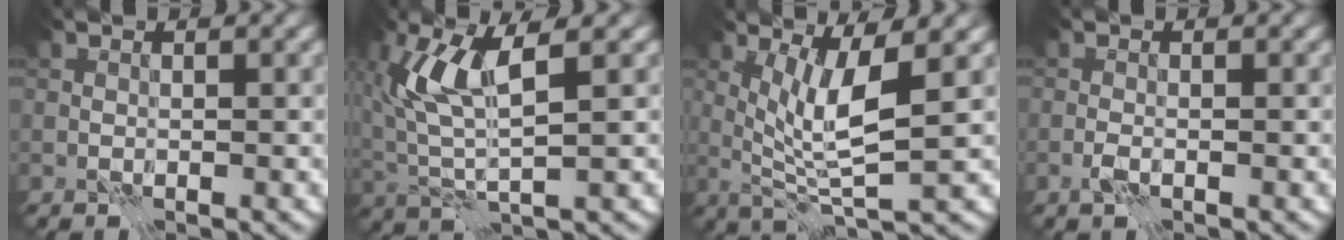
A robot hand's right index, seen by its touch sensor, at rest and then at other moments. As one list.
[{"total": 6.2, "force": [2.7, 1.6, 5.4], "torque": [-0.126, 0.004, 0.051]}, {"total": 5.3, "force": [1.7, 0.6, 5.0], "torque": [-0.090, -0.010, 0.037]}, {"total": 0.9, "force": [-0.6, 0.2, 0.7], "torque": [-0.017, 0.000, -0.015]}]